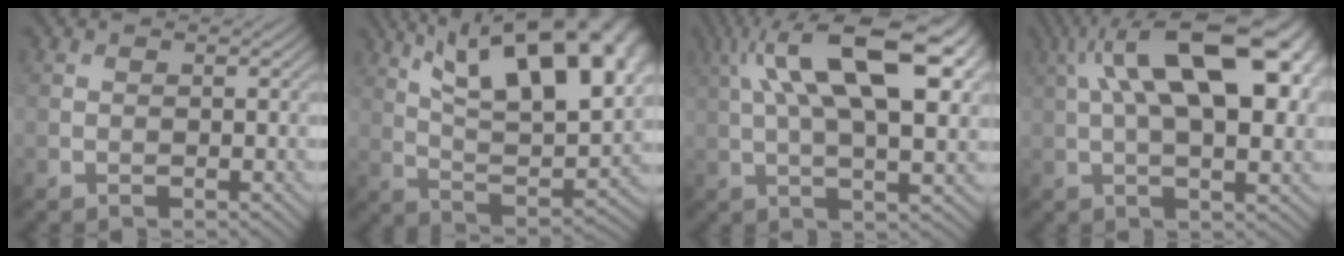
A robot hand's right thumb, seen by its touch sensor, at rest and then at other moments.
{"total": 21.0, "force": [10.0, 8.7, 16.3], "torque": [-0.262, 0.041, 0.155]}
{"total": 15.1, "force": [5.0, 5.4, 13.2], "torque": [-0.240, 0.022, 0.078]}
{"total": 16.5, "force": [4.7, 6.6, 14.4], "torque": [-0.236, 0.037, 0.063]}